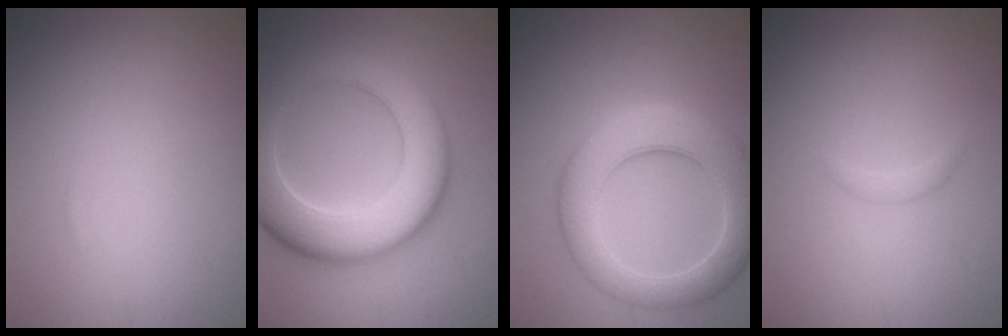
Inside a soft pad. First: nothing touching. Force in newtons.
{"total": 9.4, "press": 9.4, "slide": 0.3}
{"total": 7.2, "press": 7.2, "slide": 0.2}
{"total": 0.7, "press": 0.7, "slide": 0.1}